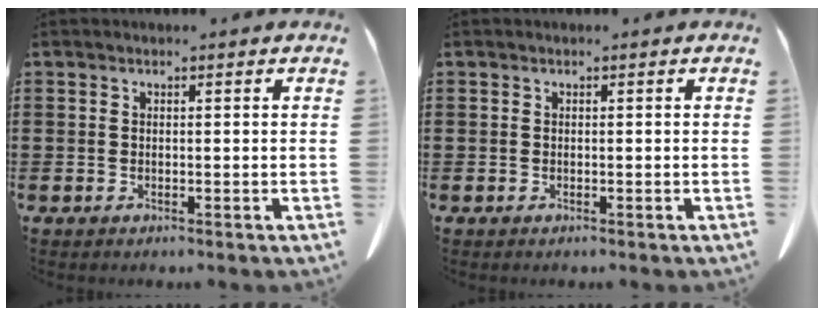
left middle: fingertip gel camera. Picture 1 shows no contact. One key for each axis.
{"total": 0.0}